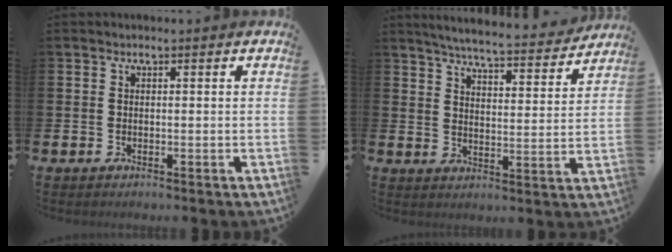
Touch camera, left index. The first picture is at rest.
{"total": 6.1, "force": [5.9, 0.2, 1.6], "torque": [-0.049, -0.043, 0.099]}